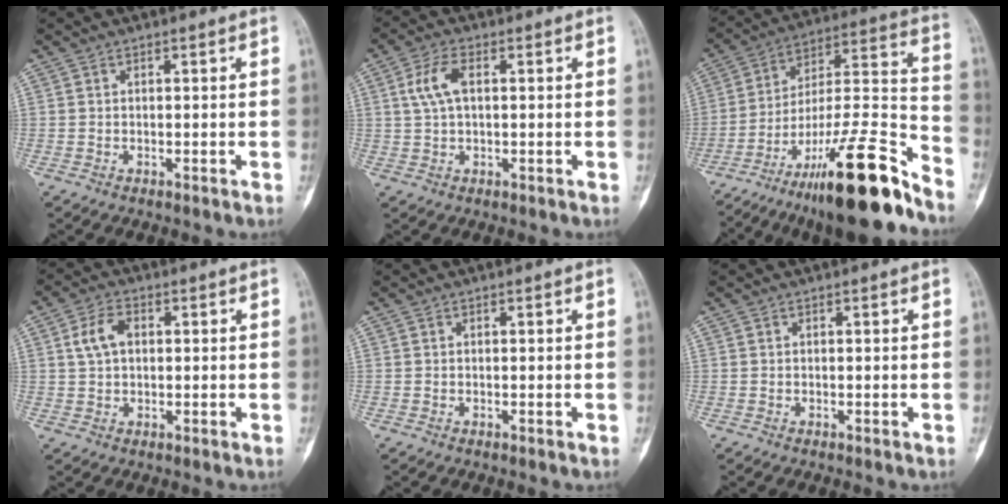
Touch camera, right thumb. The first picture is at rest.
{"total": 5.6, "force": [1.2, 2.9, 4.7], "torque": [-0.106, 0.012, 0.022]}
{"total": 24.9, "force": [-17.8, 4.1, 16.9], "torque": [-0.245, 0.094, -0.293]}
{"total": 5.2, "force": [1.1, 3.5, 3.8], "torque": [-0.075, 0.011, 0.019]}
{"total": 0.0}
{"total": 0.0}